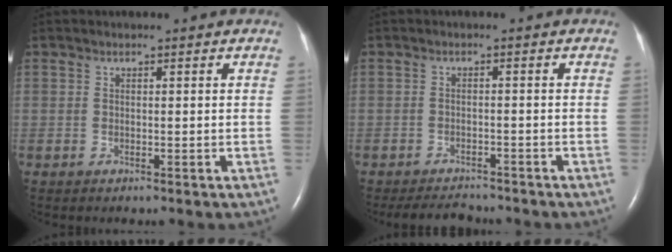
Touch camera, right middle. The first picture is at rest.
{"total": 5.1, "force": [-4.9, 1.3, 0.6], "torque": [-0.011, -0.006, -0.070]}